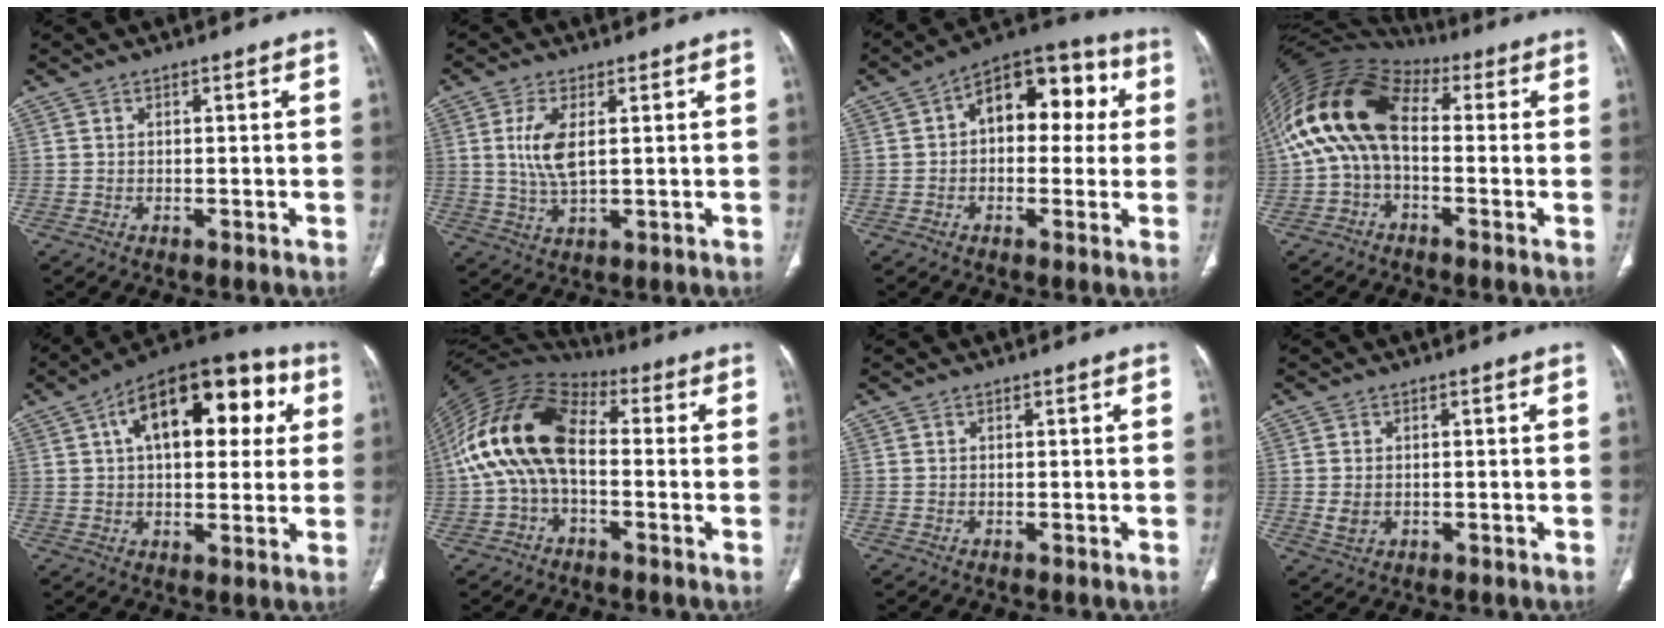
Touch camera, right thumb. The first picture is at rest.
{"total": 7.0, "force": [1.4, 3.0, 6.2], "torque": [-0.138, -0.009, 0.033]}
{"total": 14.6, "force": [2.7, 8.9, 11.2], "torque": [-0.108, 0.040, 0.027]}
{"total": 15.9, "force": [1.4, 9.4, 12.7], "torque": [-0.247, 0.046, 0.016]}
{"total": 21.7, "force": [6.7, 11.3, 17.3], "torque": [-0.219, 0.029, 0.093]}
{"total": 16.9, "force": [-0.1, 9.9, 13.7], "torque": [-0.264, 0.040, -0.011]}
{"total": 0.0}
{"total": 2.7, "force": [-0.1, 2.0, 1.7], "torque": [-0.035, -0.001, 0.003]}